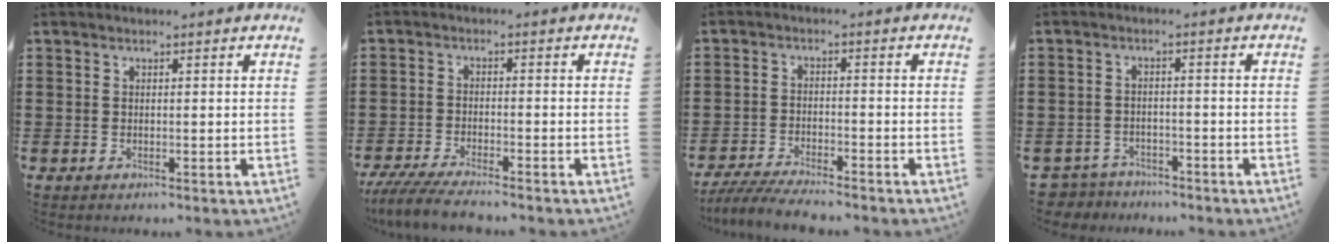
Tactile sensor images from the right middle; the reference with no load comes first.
{"total": 4.8, "force": [-4.5, 0.3, 1.8], "torque": [-0.052, -0.015, -0.091]}
{"total": 5.1, "force": [-4.9, 0.3, 1.3], "torque": [-0.037, -0.008, -0.099]}
{"total": 3.6, "force": [-3.5, 0.8, -0.3], "torque": [-0.013, -0.004, -0.079]}